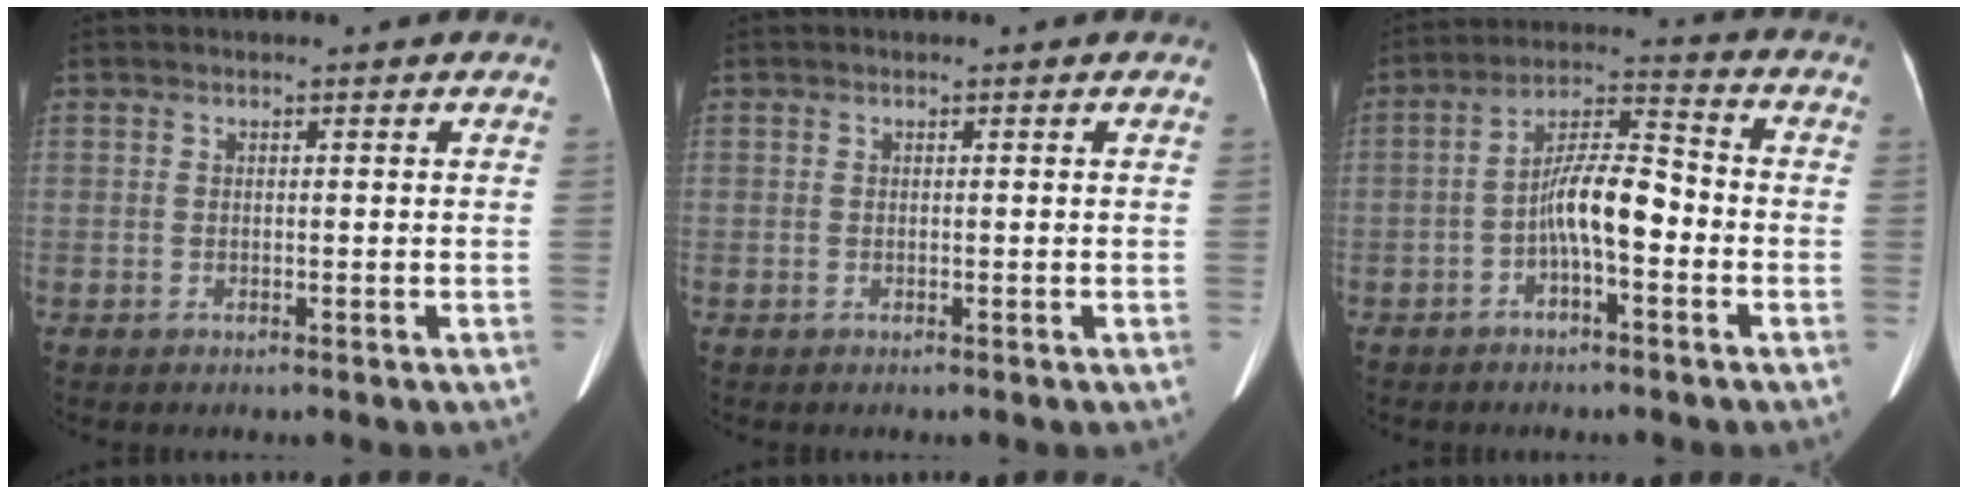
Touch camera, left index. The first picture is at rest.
{"total": 0.0}
{"total": 8.2, "force": [-2.7, 2.2, 7.4], "torque": [-0.140, 0.023, -0.048]}